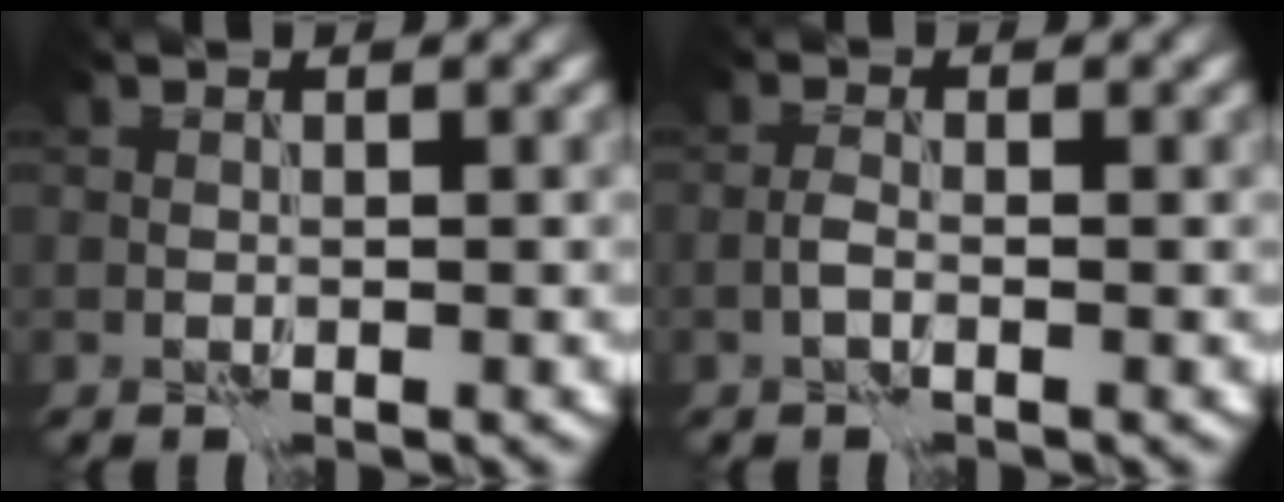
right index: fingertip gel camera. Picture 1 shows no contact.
{"total": 1.1, "force": [-0.6, 0.1, 0.9], "torque": [-0.020, 0.003, -0.014]}